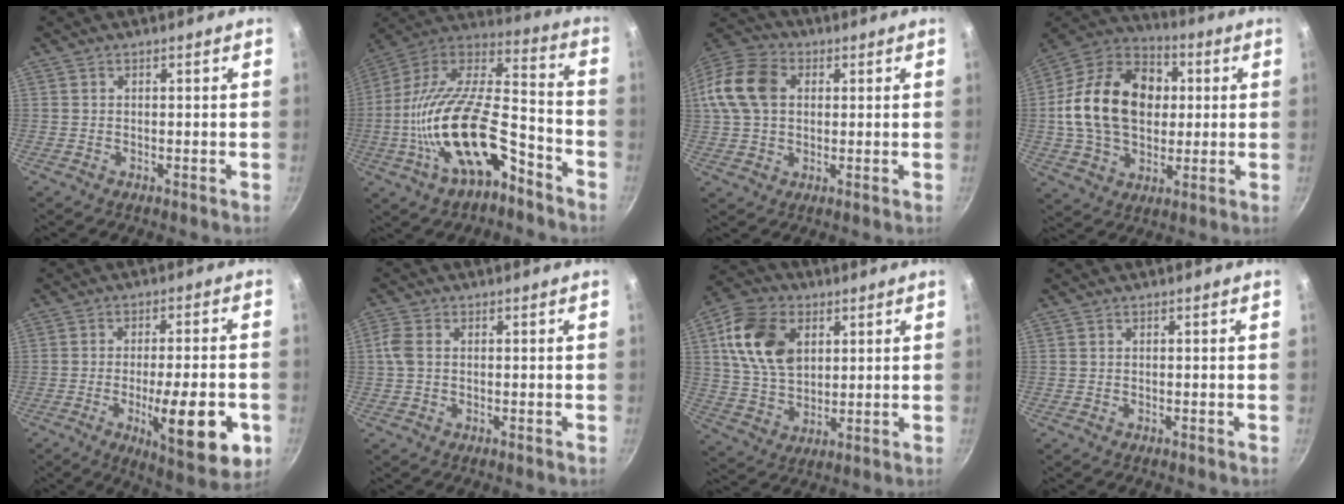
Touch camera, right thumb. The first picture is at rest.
{"total": 24.0, "force": [-9.6, 10.9, 19.1], "torque": [-0.327, 0.065, -0.180]}
{"total": 13.6, "force": [2.4, 10.0, 8.9], "torque": [-0.169, 0.023, 0.029]}
{"total": 21.9, "force": [2.2, 15.9, 14.9], "torque": [-0.229, 0.025, 0.028]}
{"total": 16.3, "force": [-4.9, 4.5, 14.9], "torque": [-0.192, 0.005, -0.065]}
{"total": 3.4, "force": [0.2, 2.4, 2.5], "torque": [-0.059, 0.007, -0.001]}
{"total": 14.4, "force": [4.3, 9.9, 9.6], "torque": [-0.158, -0.007, 0.079]}
{"total": 0.0}